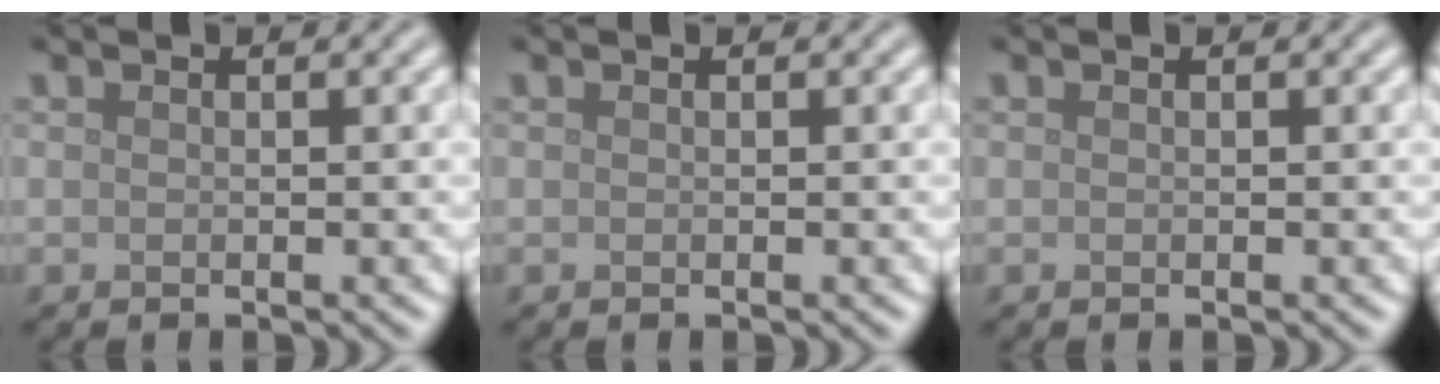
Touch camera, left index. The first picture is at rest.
{"total": 0.0}
{"total": 0.0}